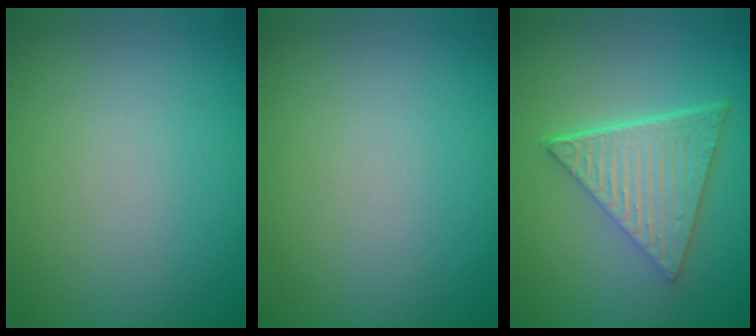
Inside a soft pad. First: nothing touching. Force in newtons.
{"total": 0.0}
{"total": 6.6, "press": 4.6, "slide": 4.8}